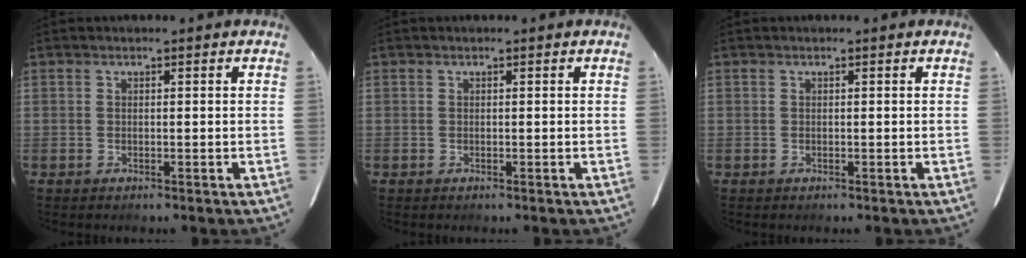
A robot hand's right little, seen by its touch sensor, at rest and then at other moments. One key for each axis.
{"total": 0.0}
{"total": 0.0}